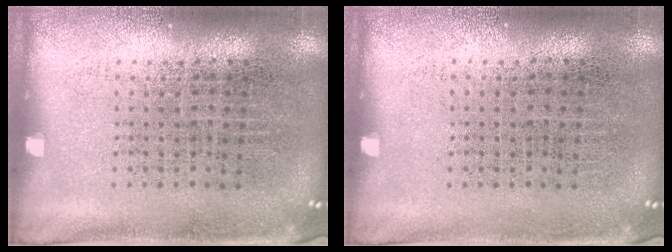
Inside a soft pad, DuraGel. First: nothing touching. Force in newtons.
{"total": 0.0}